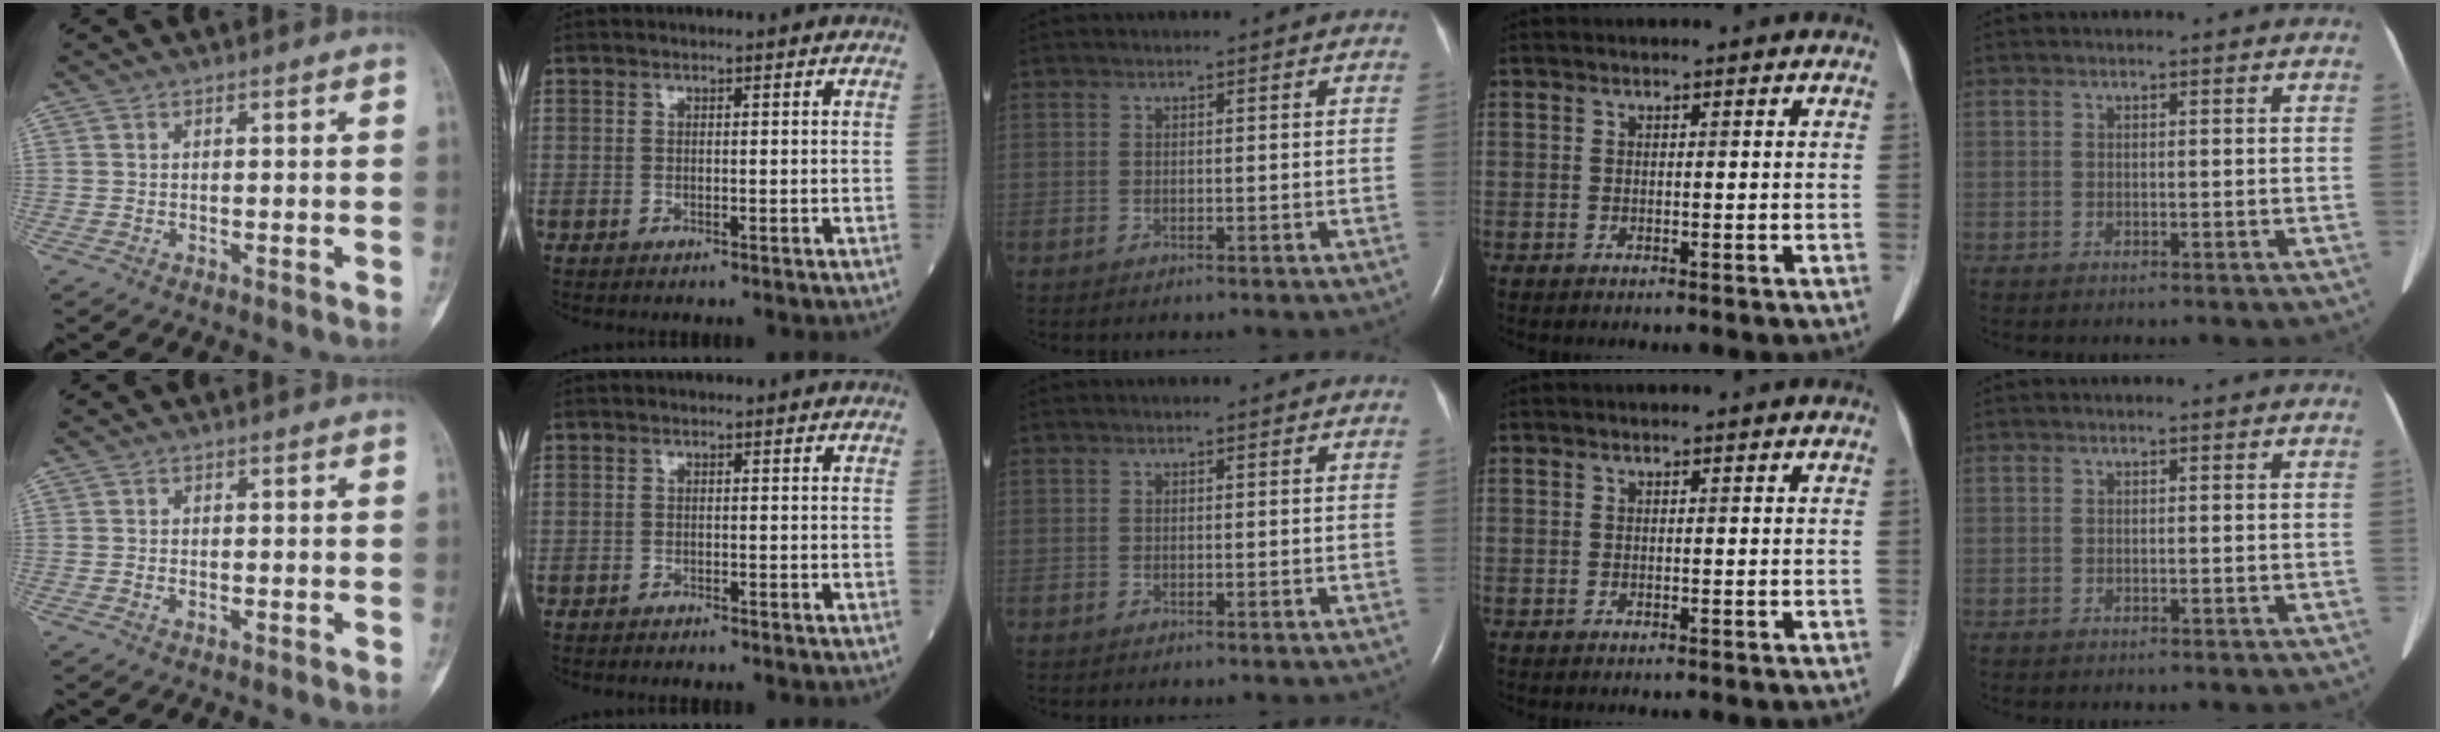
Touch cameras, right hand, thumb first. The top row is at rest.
{"thumb": {"total": 0.6, "force": [-0.1, 0.4, 0.5], "torque": [-0.006, 0.004, -0.003]}, "index": {"total": 1.0, "force": [-0.9, 0.1, 0.3], "torque": [-0.009, -0.001, -0.014]}}